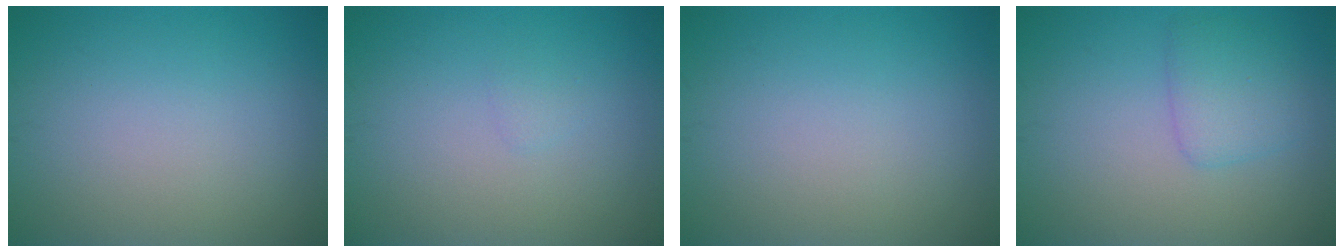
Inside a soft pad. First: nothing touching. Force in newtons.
{"total": 0.6, "press": 0.5, "slide": 0.1}
{"total": 0.0}
{"total": 2.5, "press": 2.5, "slide": 0.1}